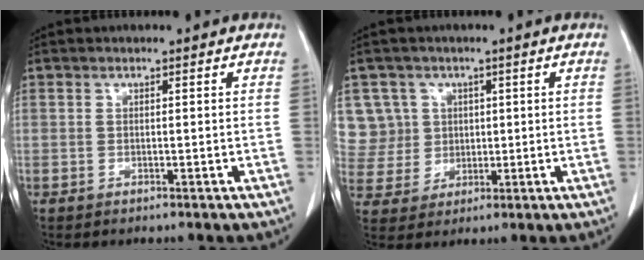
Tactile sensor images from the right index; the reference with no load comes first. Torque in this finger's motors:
{"motor_torque": [-0.02, 0.07, 0.06, 0.02]}